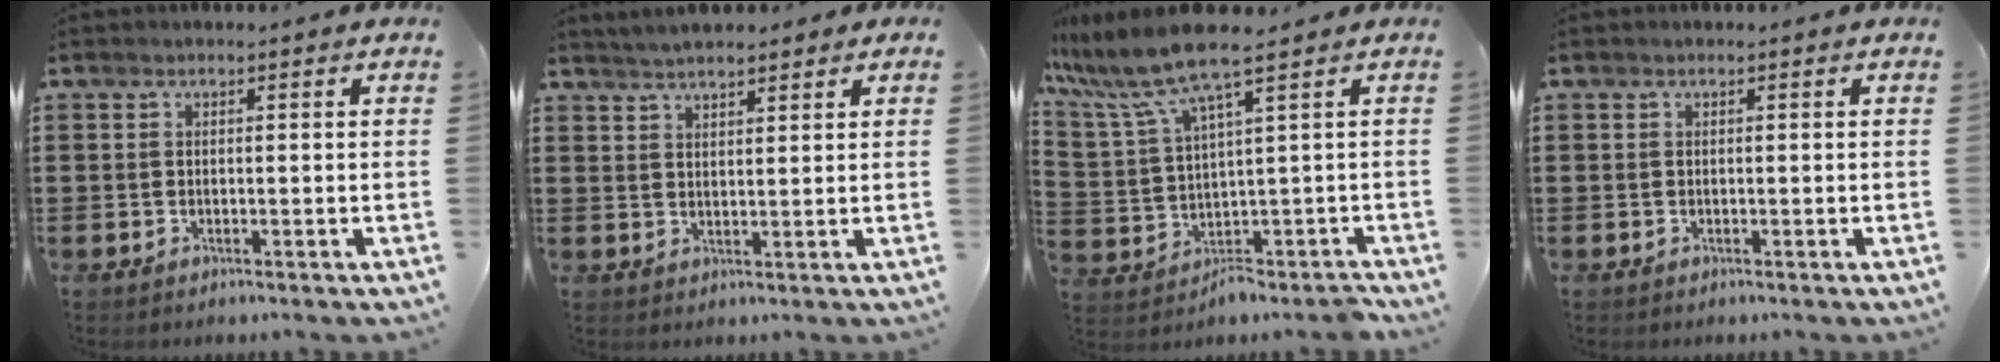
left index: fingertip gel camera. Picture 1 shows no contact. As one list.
[{"total": 3.0, "force": [2.9, 0.6, 0.8], "torque": [-0.022, 0.001, 0.054]}, {"total": 7.9, "force": [4.5, 2.1, 6.1], "torque": [-0.145, -0.032, 0.077]}, {"total": 0.0}]